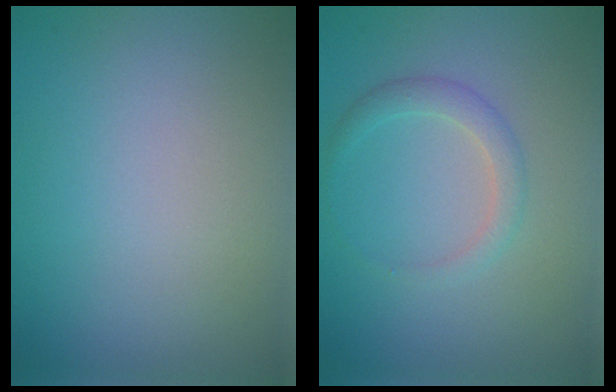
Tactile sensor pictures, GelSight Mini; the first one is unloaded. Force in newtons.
{"total": 1.8, "press": 1.8, "slide": 0.0}